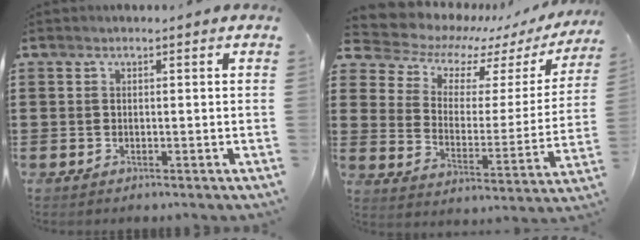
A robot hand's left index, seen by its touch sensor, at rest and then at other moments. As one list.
[{"total": 6.5, "force": [5.7, 2.7, 1.4], "torque": [-0.057, -0.045, 0.097]}]